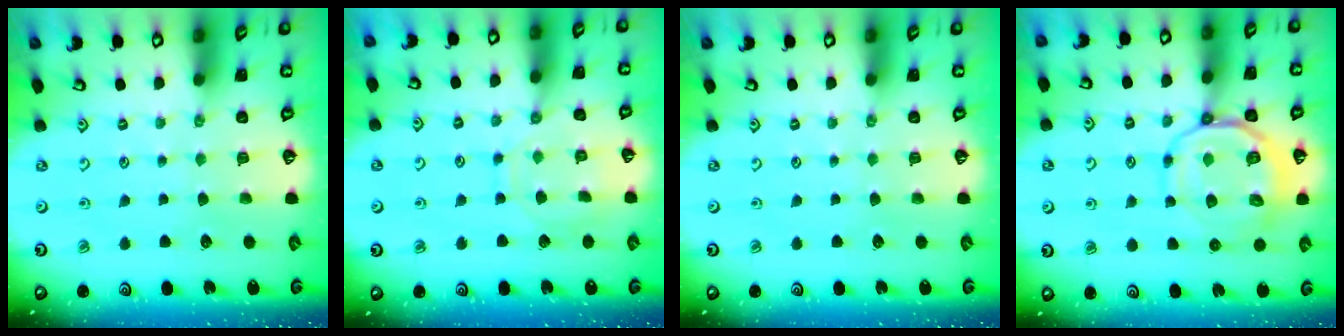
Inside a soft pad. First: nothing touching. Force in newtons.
{"total": 10.5, "press": 10.5, "slide": 0.6}
{"total": 0.0}
{"total": 12.6, "press": 12.5, "slide": 1.8}